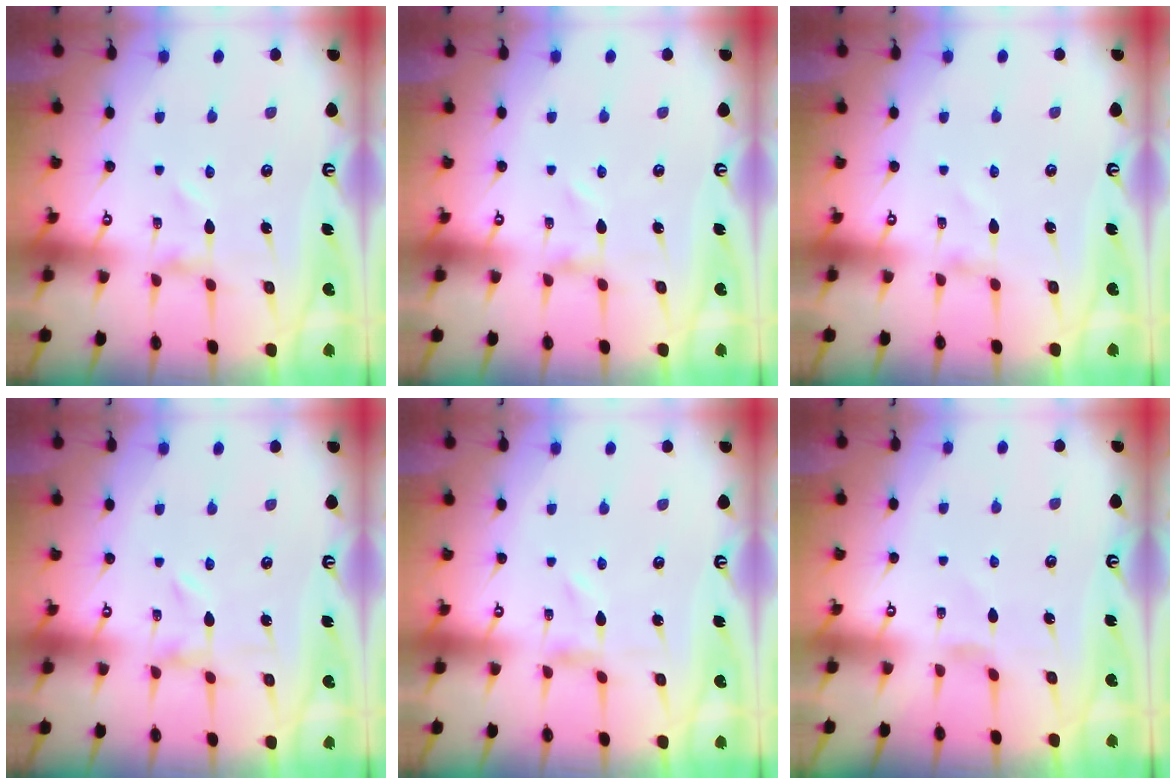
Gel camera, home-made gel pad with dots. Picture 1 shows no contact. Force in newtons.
{"total": 0.0}
{"total": 1.0, "press": 1.0, "slide": 0.1}
{"total": 0.0}
{"total": 0.0}
{"total": 2.5, "press": 2.5, "slide": 0.5}